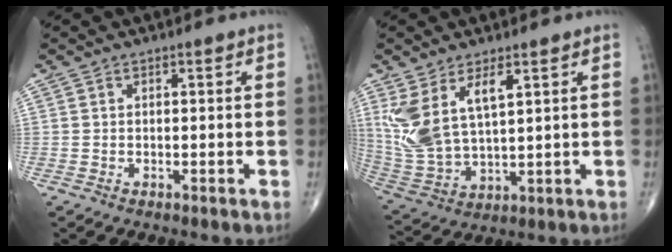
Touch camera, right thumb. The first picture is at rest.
{"total": 11.9, "force": [4.9, 5.2, 9.5], "torque": [-0.200, -0.023, 0.113]}